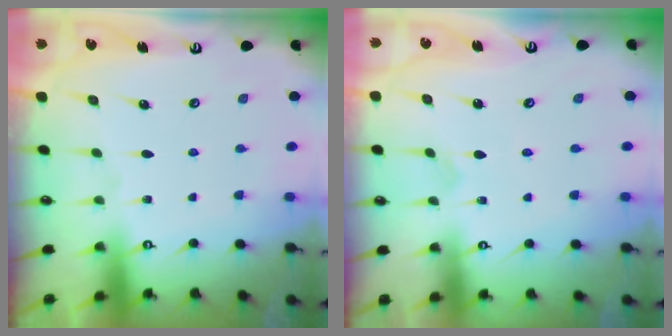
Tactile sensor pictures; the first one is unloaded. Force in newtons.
{"total": 2.3, "press": 2.3, "slide": 0.2}